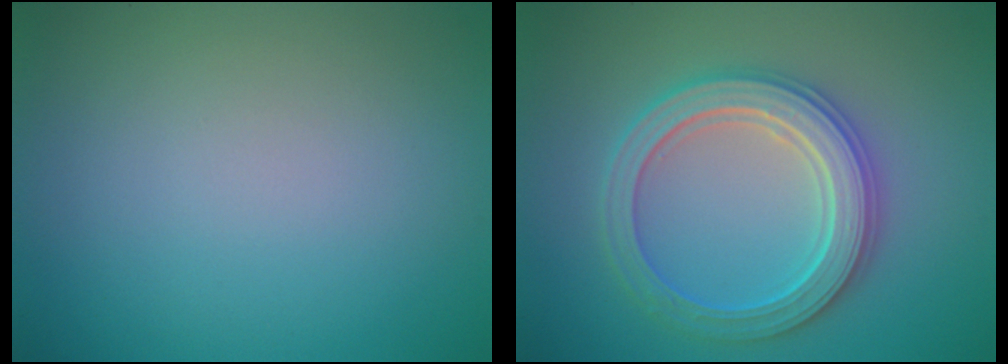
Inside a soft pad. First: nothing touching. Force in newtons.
{"total": 5.4, "press": 5.3, "slide": 0.8}